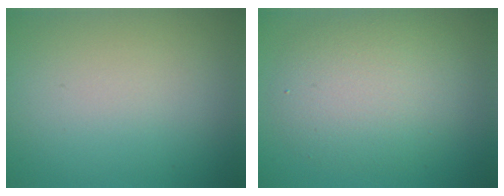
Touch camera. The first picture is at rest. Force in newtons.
{"total": 5.3, "press": 5.3, "slide": 0.0}